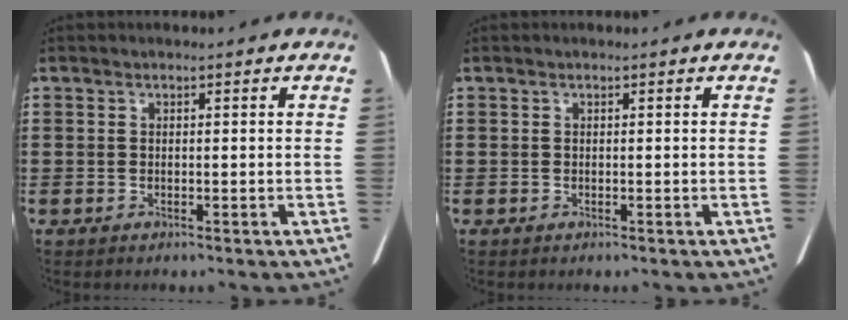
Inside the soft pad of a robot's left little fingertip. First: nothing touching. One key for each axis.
{"total": 0.0}